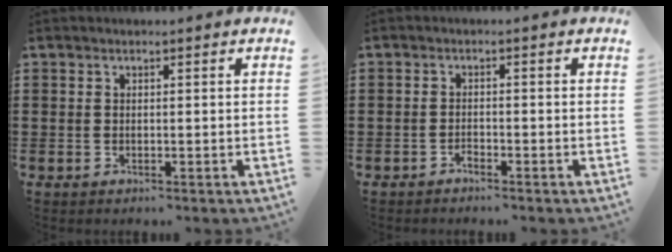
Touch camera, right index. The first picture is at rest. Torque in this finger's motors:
{"motor_torque": [2.14, 0.00, -0.13, -0.07]}